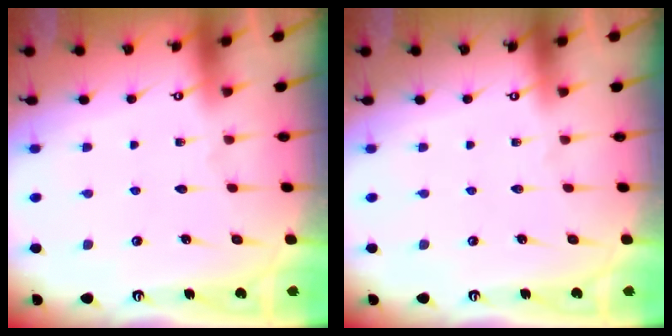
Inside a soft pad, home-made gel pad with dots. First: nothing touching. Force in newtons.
{"total": 0.0}